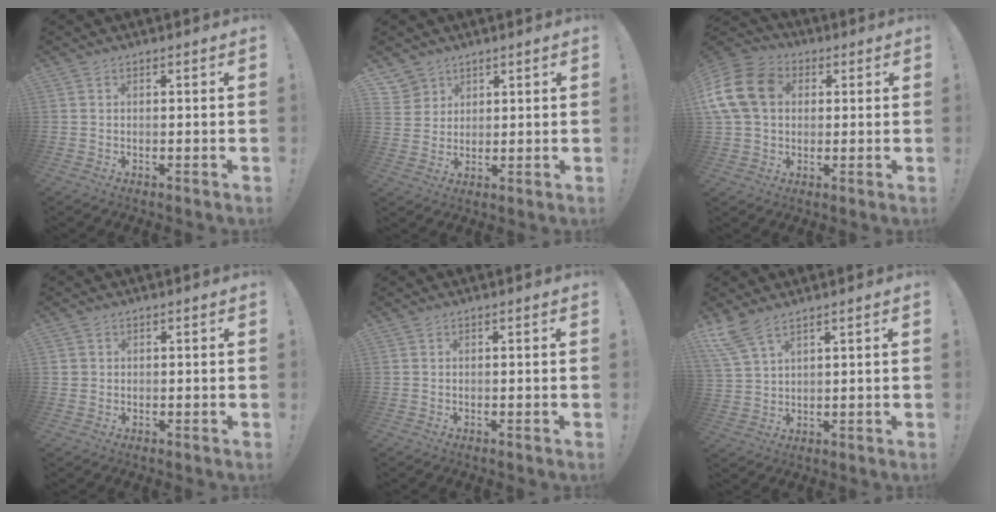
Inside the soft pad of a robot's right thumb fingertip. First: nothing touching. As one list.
[{"total": 5.0, "force": [3.5, 3.6, 0.0], "torque": [-0.001, -0.028, 0.067]}, {"total": 17.1, "force": [3.0, 13.4, 10.2], "torque": [-0.199, 0.008, 0.061]}, {"total": 1.4, "force": [0.4, 1.3, 0.3], "torque": [0.000, 0.000, 0.007]}, {"total": 0.0}, {"total": 7.3, "force": [5.6, 2.0, 4.2], "torque": [-0.097, -0.020, 0.111]}]